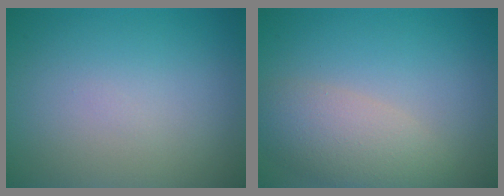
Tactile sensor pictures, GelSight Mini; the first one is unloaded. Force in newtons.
{"total": 4.6, "press": 4.6, "slide": 0.3}